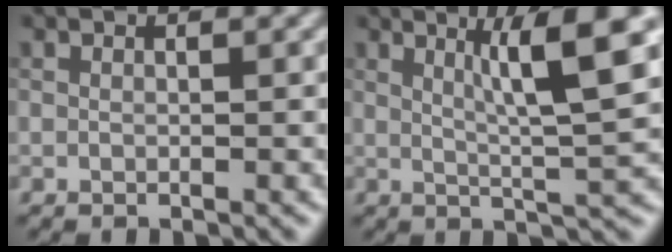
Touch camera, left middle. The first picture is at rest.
{"total": 7.2, "force": [2.5, 0.7, 6.7], "torque": [-0.099, 0.008, 0.046]}